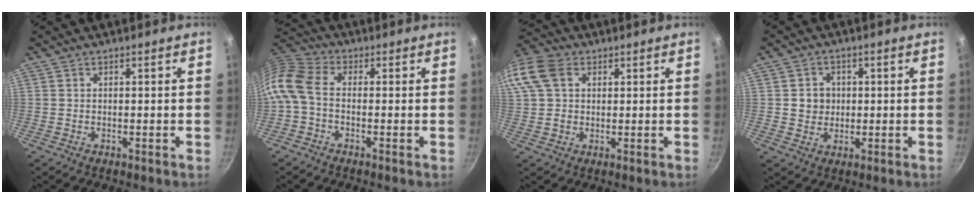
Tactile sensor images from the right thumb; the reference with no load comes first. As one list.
[{"total": 8.8, "force": [-1.6, 5.6, 6.6], "torque": [-0.146, 0.032, -0.054]}, {"total": 14.3, "force": [4.4, 10.9, 8.2], "torque": [-0.187, 0.027, 0.071]}, {"total": 4.4, "force": [0.4, 4.1, 1.7], "torque": [-0.004, 0.003, 0.006]}]